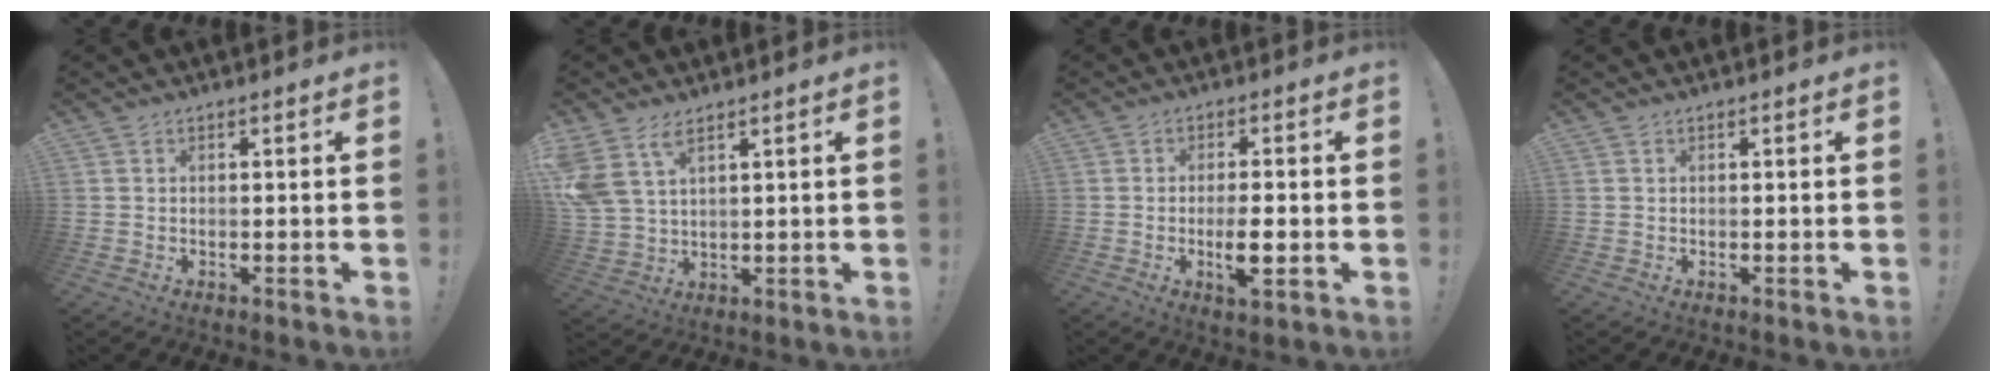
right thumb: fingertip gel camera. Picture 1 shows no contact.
{"total": 8.2, "force": [5.3, 4.0, 4.8], "torque": [-0.106, -0.022, 0.102]}
{"total": 6.6, "force": [-1.8, 1.5, 6.2], "torque": [-0.110, -0.003, -0.030]}
{"total": 0.0}